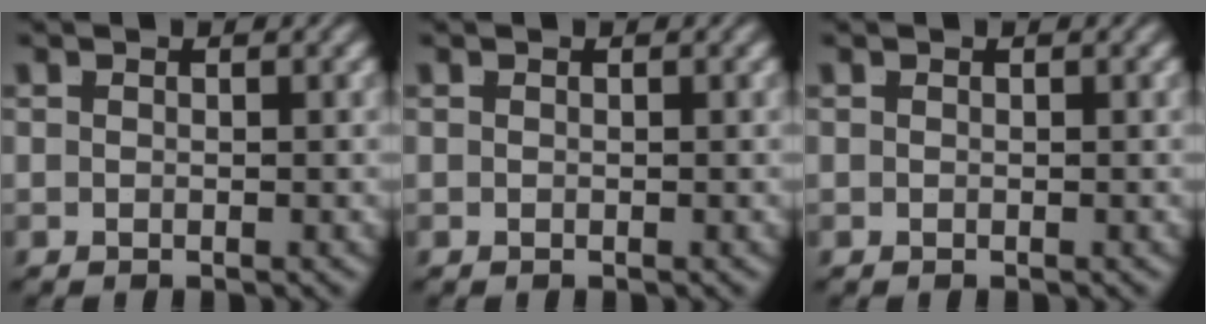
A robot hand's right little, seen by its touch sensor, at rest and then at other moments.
{"total": 0.0}
{"total": 0.0}